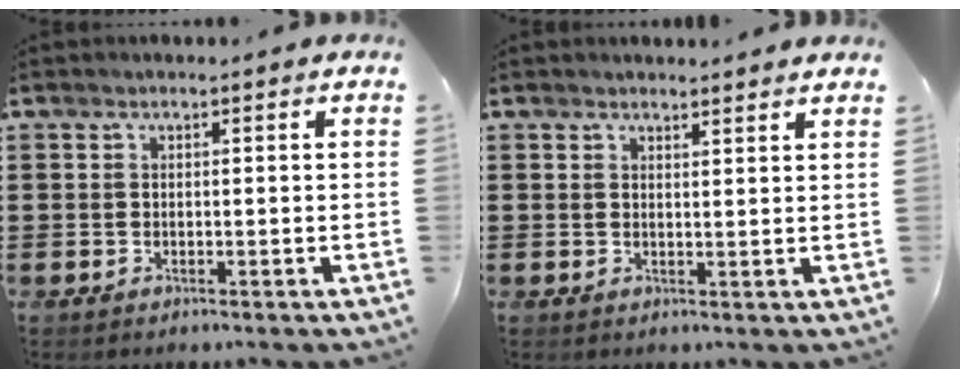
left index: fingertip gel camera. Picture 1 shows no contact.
{"total": 1.7, "force": [1.7, 0.0, 0.2], "torque": [-0.006, 0.001, 0.034]}